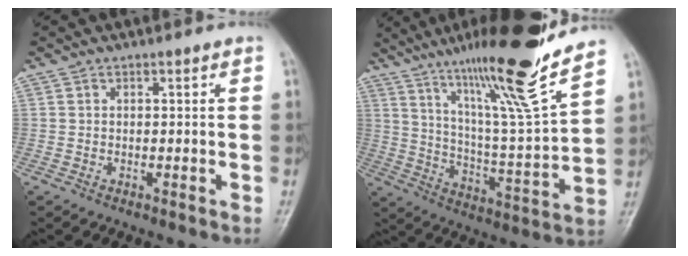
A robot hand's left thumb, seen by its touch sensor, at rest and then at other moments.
{"total": 21.6, "force": [15.3, 0.8, 15.2], "torque": [-0.222, -0.075, 0.257]}